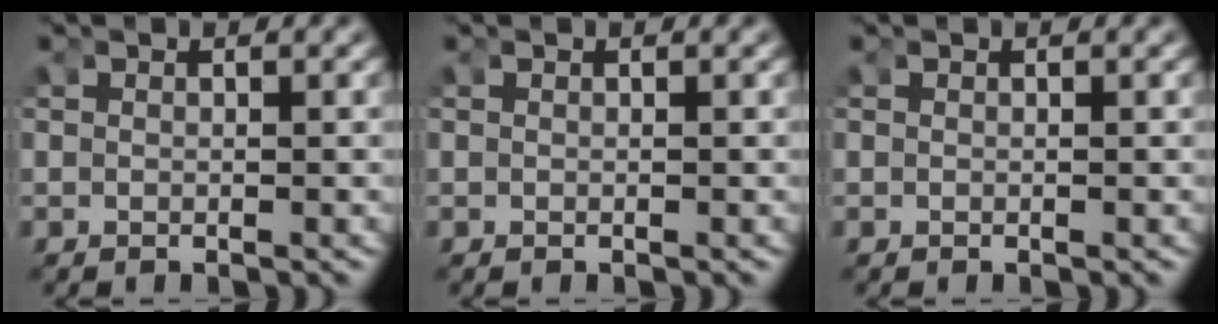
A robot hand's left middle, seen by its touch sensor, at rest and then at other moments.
{"total": 0.0}
{"total": 0.0}